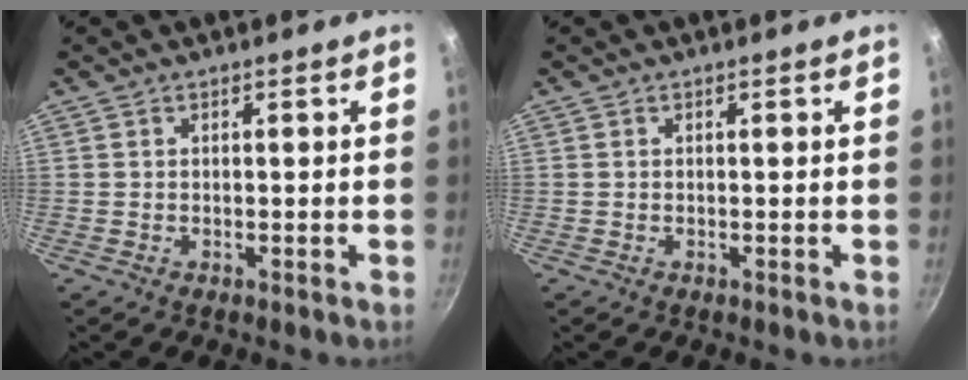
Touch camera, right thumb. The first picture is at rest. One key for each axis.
{"total": 0.0}